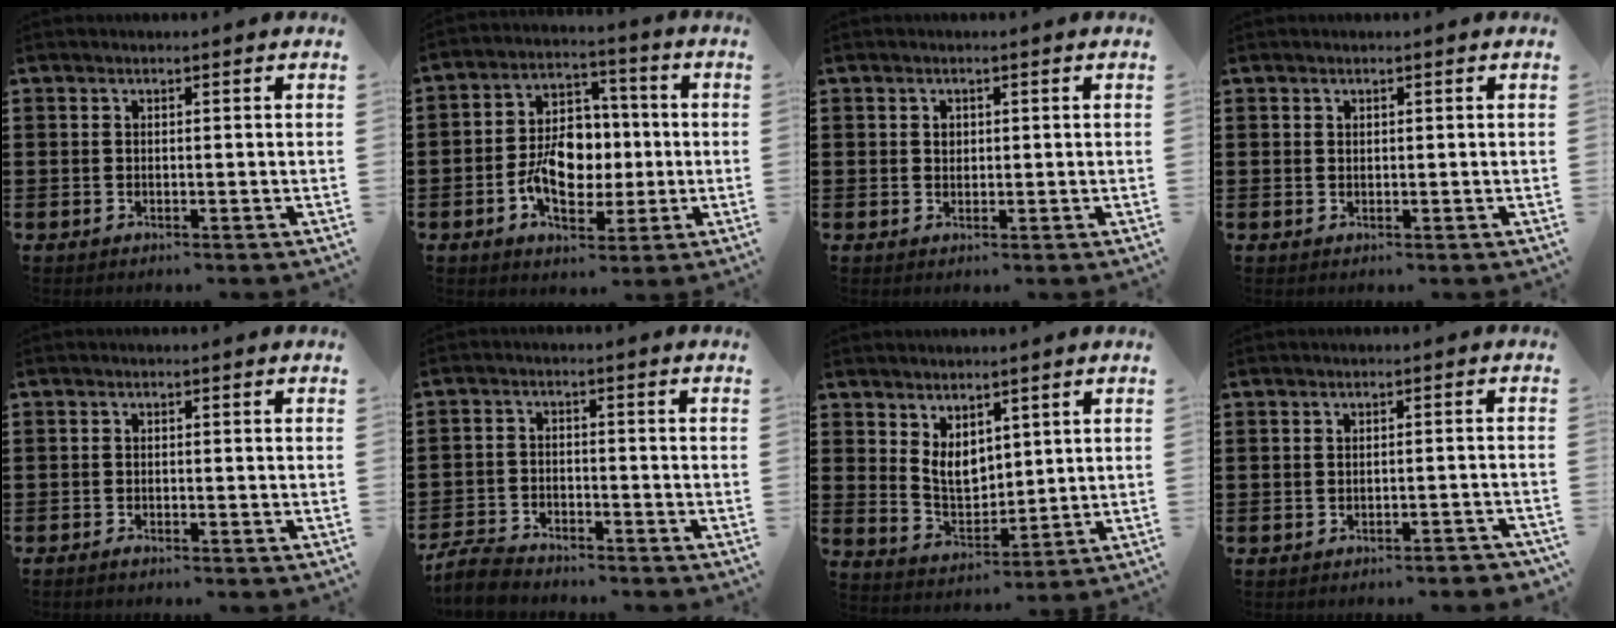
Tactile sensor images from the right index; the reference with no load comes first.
{"total": 9.0, "force": [-1.5, 6.0, 6.5], "torque": [-0.117, 0.000, -0.034]}
{"total": 1.1, "force": [0.4, 0.9, 0.5], "torque": [-0.012, 0.005, 0.007]}
{"total": 0.5, "force": [0.3, 0.4, 0.1], "torque": [-0.002, 0.002, 0.007]}
{"total": 0.8, "force": [-0.8, 0.2, 0.2], "torque": [-0.006, -0.002, -0.015]}
{"total": 4.6, "force": [-4.4, 0.9, 1.1], "torque": [-0.040, -0.002, -0.093]}
{"total": 5.4, "force": [2.8, 3.5, 3.1], "torque": [-0.071, -0.002, 0.054]}
{"total": 1.5, "force": [-1.4, 0.1, 0.6], "torque": [-0.013, -0.001, -0.027]}